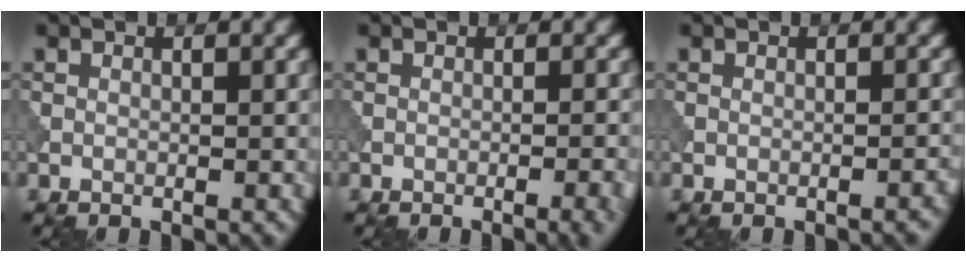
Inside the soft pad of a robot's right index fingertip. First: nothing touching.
{"total": 2.8, "force": [-1.2, 0.8, 2.4], "torque": [-0.020, 0.004, -0.017]}
{"total": 1.1, "force": [-0.6, 0.3, 0.8], "torque": [-0.008, 0.003, -0.012]}